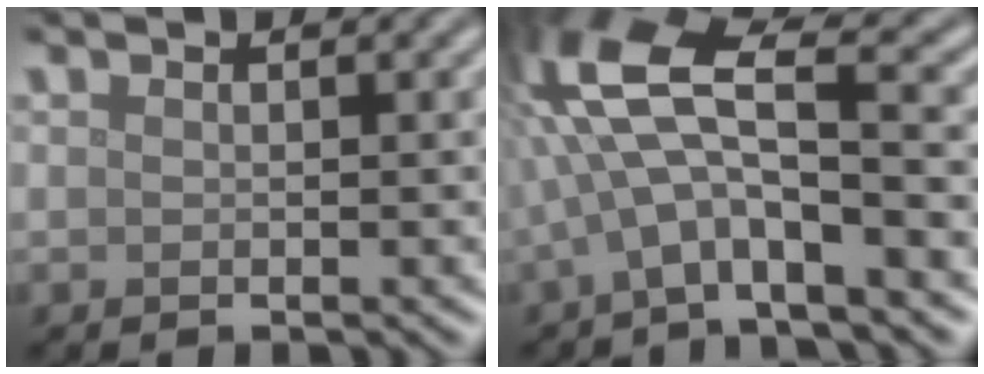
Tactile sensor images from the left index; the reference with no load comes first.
{"total": 8.7, "force": [-0.8, 2.9, 8.2], "torque": [-0.168, 0.025, -0.033]}